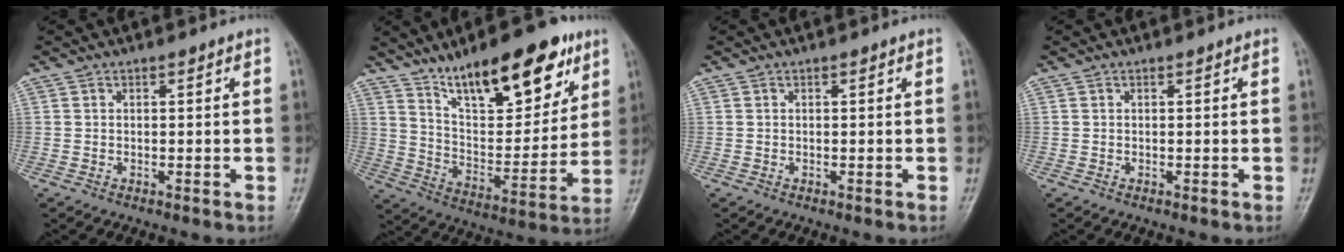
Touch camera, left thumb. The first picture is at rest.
{"total": 21.4, "force": [13.4, 8.1, 14.6], "torque": [-0.180, -0.059, 0.225]}
{"total": 0.0}
{"total": 0.0}